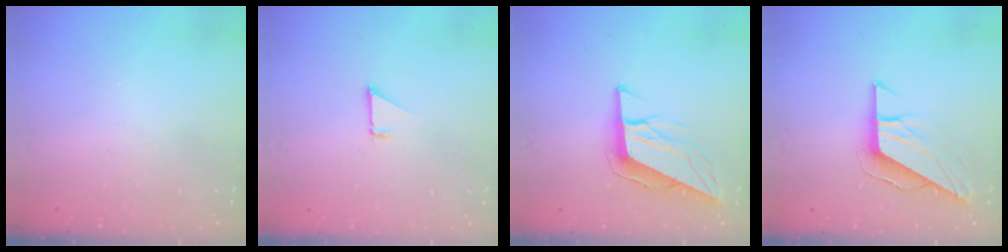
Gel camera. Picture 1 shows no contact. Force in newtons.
{"total": 1.5, "press": 1.5, "slide": 0.1}
{"total": 10.5, "press": 10.2, "slide": 2.4}
{"total": 9.1, "press": 9.1, "slide": 0.7}